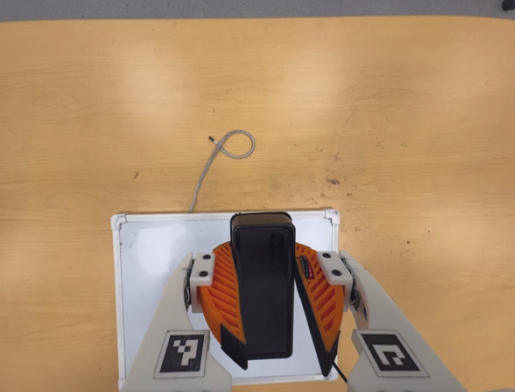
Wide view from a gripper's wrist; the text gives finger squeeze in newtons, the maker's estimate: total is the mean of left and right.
{"total": 9.8, "left": 9.7, "right": 9.9}